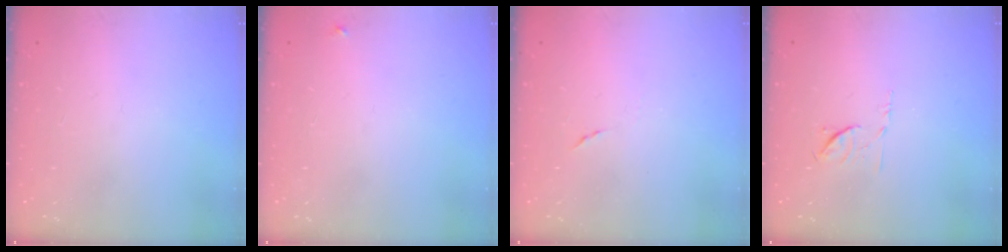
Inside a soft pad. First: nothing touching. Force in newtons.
{"total": 3.3, "press": 3.3, "slide": 0.4}
{"total": 3.9, "press": 3.5, "slide": 1.6}
{"total": 6.1, "press": 6.0, "slide": 1.1}